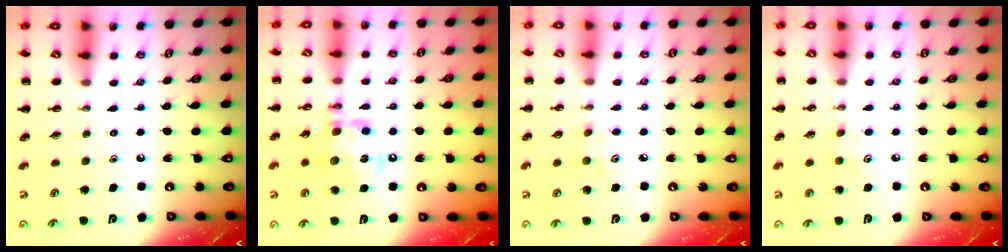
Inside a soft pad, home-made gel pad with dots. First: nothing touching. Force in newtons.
{"total": 13.8, "press": 13.7, "slide": 1.6}
{"total": 2.7, "press": 2.6, "slide": 0.8}
{"total": 3.8, "press": 3.7, "slide": 1.0}